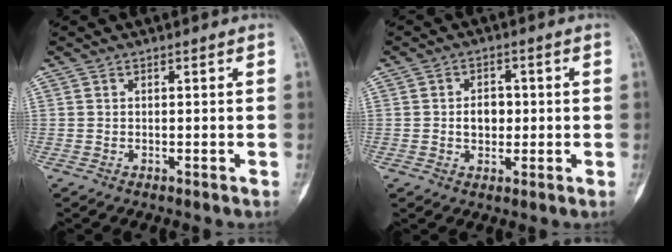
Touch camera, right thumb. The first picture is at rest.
{"total": 4.5, "force": [0.0, 3.3, 3.0], "torque": [-0.028, 0.006, -0.002]}